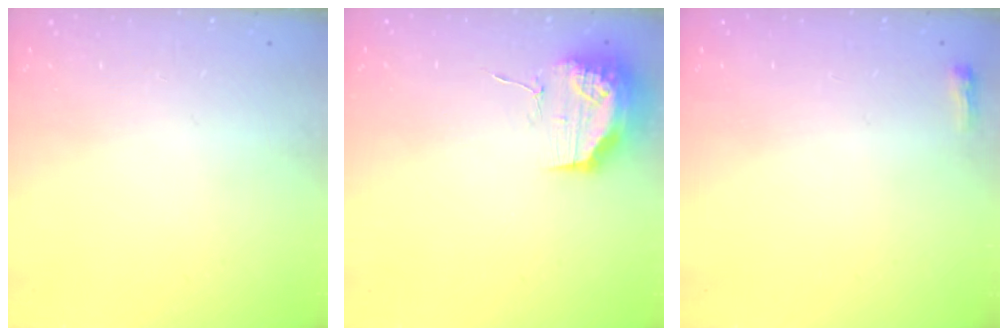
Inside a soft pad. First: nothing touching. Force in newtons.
{"total": 12.3, "press": 12.3, "slide": 1.1}
{"total": 2.6, "press": 2.5, "slide": 0.6}